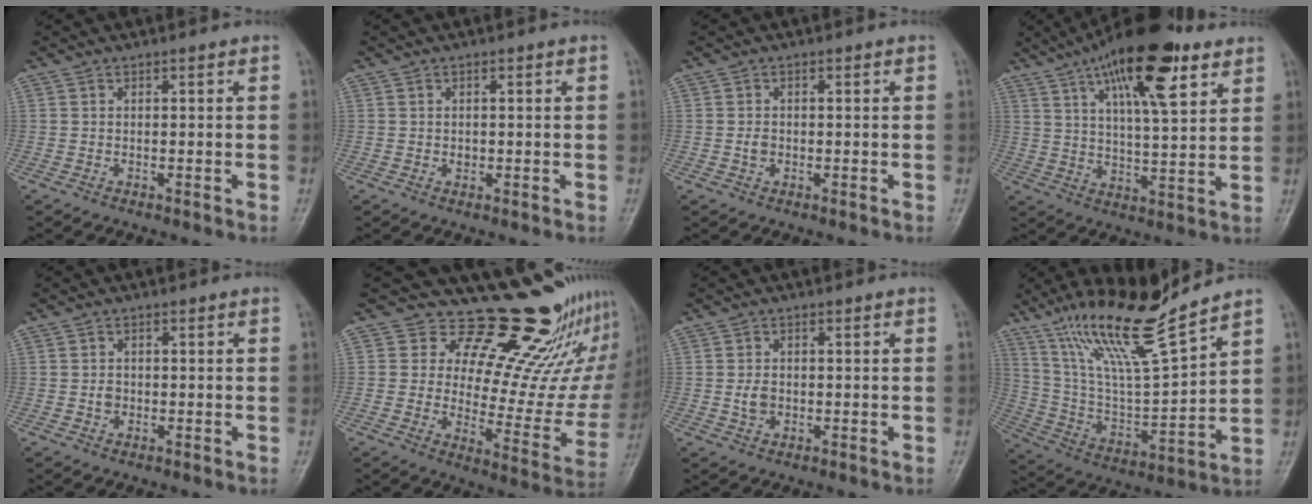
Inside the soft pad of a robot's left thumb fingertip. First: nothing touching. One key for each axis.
{"total": 1.1, "fx": 0.0, "fy": 0.9, "fz": 0.6, "tx": -0.004, "ty": 0.001, "tz": 0.001}
{"total": 1.6, "fx": -0.2, "fy": 1.2, "fz": 1.0, "tx": -0.013, "ty": 0.002, "tz": -0.005}
{"total": 19.0, "fx": 10.2, "fy": 6.1, "fz": 14.8, "tx": -0.221, "ty": -0.026, "tz": 0.165}
{"total": 1.7, "fx": -0.3, "fy": 1.5, "fz": 0.8, "tx": -0.007, "ty": 0.005, "tz": -0.005}
{"total": 20.9, "fx": 17.8, "fy": 7.9, "fz": 7.7, "tx": -0.036, "ty": -0.146, "tz": 0.222}
{"total": 2.7, "fx": -0.2, "fy": 2.0, "fz": 1.8, "tx": -0.027, "ty": 0.002, "tz": -0.005}
{"total": 17.8, "fx": 13.7, "fy": 1.8, "fz": 11.3, "tx": -0.193, "ty": -0.072, "tz": 0.264}